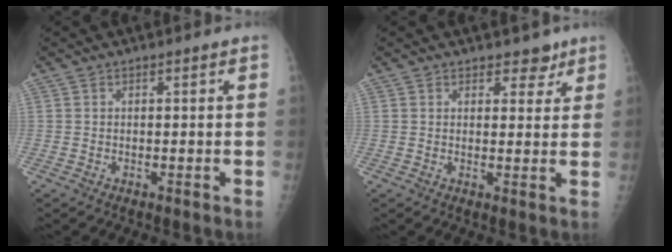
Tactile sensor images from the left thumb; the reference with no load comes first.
{"total": 3.5, "force": [2.5, 2.2, 1.2], "torque": [0.011, -0.013, 0.033]}